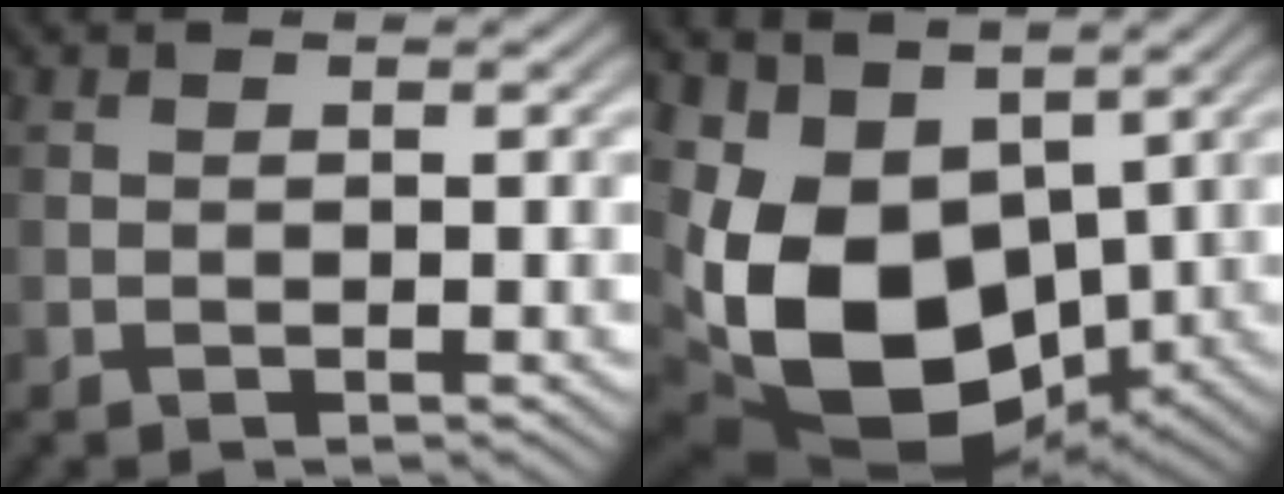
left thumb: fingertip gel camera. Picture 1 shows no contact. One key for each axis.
{"total": 14.2, "fx": -0.2, "fy": 9.6, "fz": 10.5, "tx": -0.236, "ty": -0.034, "tz": 0.003}